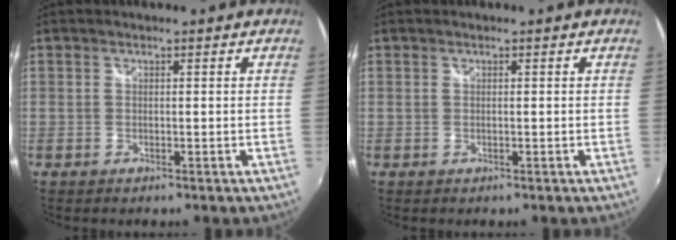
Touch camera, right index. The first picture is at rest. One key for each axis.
{"total": 0.0}